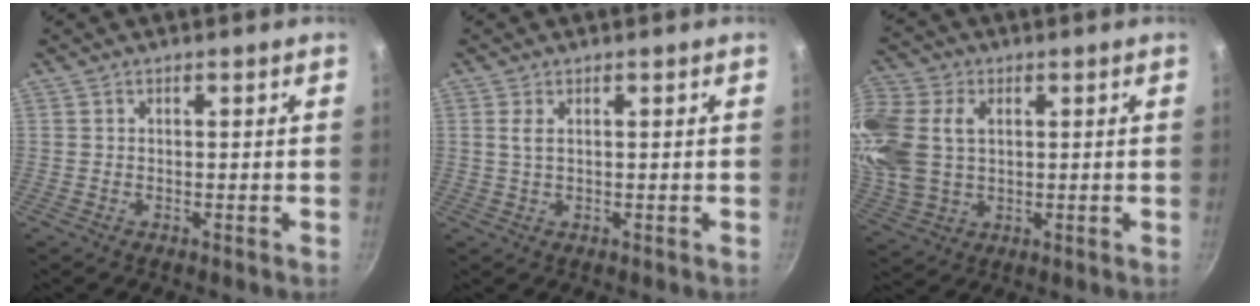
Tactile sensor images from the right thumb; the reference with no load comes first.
{"total": 1.9, "force": [0.6, 0.9, 1.6], "torque": [-0.031, -0.003, 0.012]}
{"total": 17.0, "force": [3.2, 12.4, 11.3], "torque": [-0.259, 0.007, 0.065]}